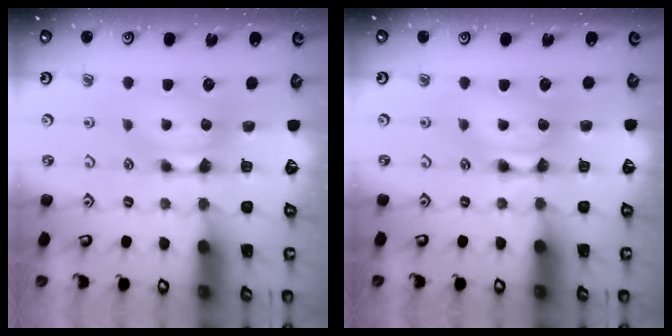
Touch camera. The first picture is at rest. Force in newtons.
{"total": 1.9, "press": 1.9, "slide": 0.1}